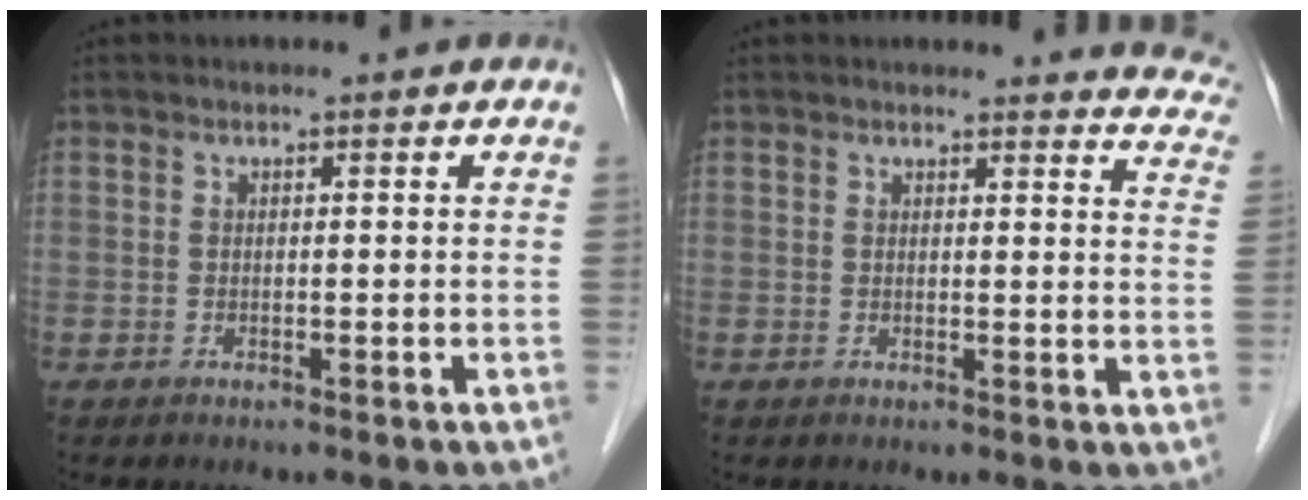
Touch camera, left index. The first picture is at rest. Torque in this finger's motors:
{"motor_torque": [0.39, -1.00, 0.15, -0.01]}